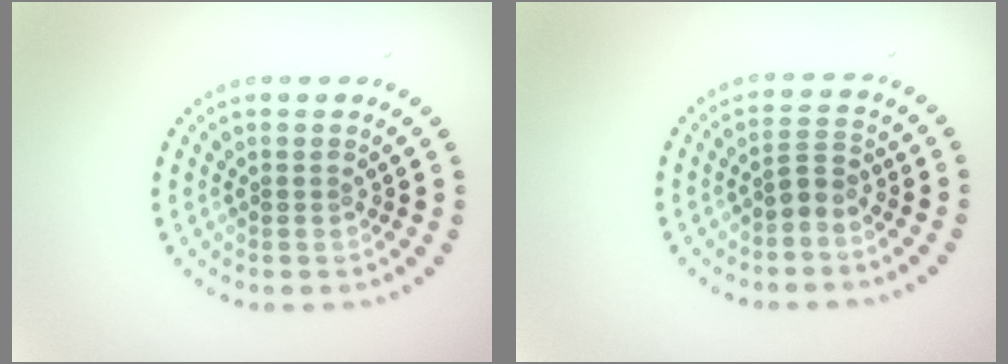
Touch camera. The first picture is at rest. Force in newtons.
{"total": 1.8, "press": 1.3, "slide": 1.2}